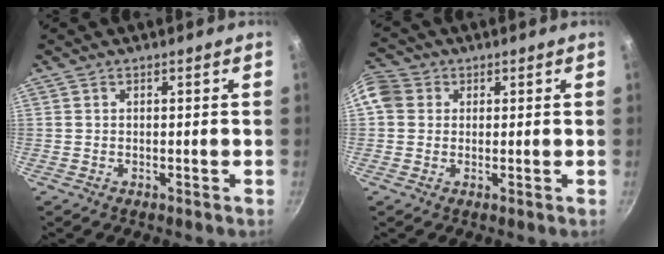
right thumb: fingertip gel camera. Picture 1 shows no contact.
{"total": 7.2, "force": [1.3, 6.4, 3.0], "torque": [-0.045, 0.012, 0.008]}